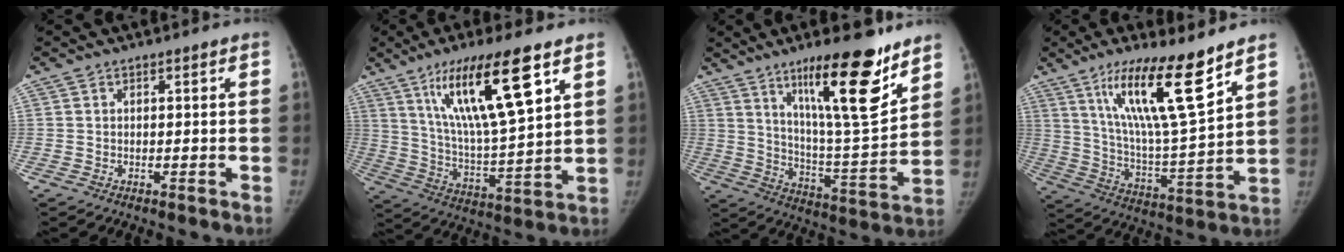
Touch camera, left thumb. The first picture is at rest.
{"total": 19.0, "force": [9.4, 3.6, 16.1], "torque": [-0.275, -0.043, 0.173]}
{"total": 19.5, "force": [12.4, 3.9, 14.6], "torque": [-0.195, -0.081, 0.206]}
{"total": 18.2, "force": [11.1, 2.4, 14.2], "torque": [-0.231, -0.067, 0.204]}